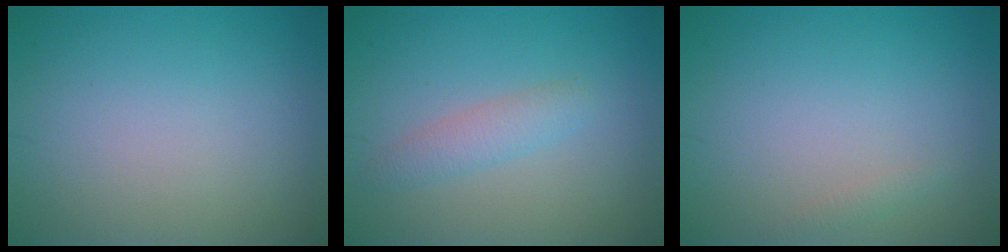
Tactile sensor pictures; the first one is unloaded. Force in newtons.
{"total": 1.9, "press": 1.9, "slide": 0.1}
{"total": 0.6, "press": 0.6, "slide": 0.0}